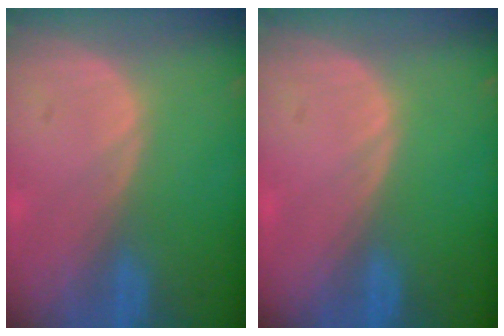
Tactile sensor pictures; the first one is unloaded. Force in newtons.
{"total": 0.0}